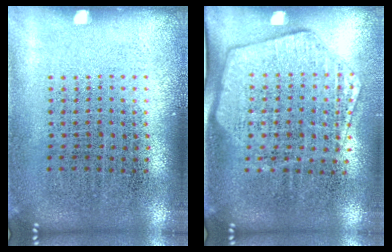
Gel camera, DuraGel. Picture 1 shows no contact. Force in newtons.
{"total": 1.8, "press": 1.5, "slide": 0.9}